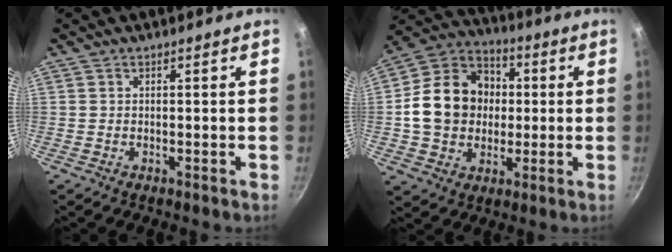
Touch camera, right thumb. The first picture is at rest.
{"total": 17.4, "force": [0.4, 14.4, 9.7], "torque": [-0.135, 0.029, 0.001]}